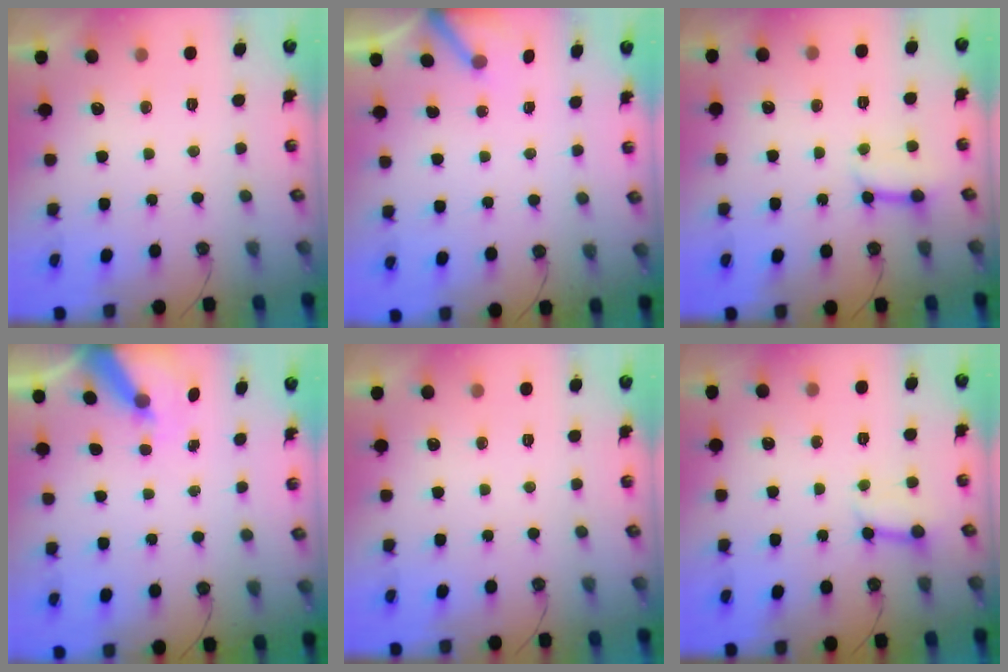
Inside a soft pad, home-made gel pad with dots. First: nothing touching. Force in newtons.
{"total": 2.8, "press": 2.8, "slide": 0.3}
{"total": 7.2, "press": 7.2, "slide": 0.7}
{"total": 6.5, "press": 6.5, "slide": 0.4}
{"total": 0.0}
{"total": 3.7, "press": 3.7, "slide": 0.5}